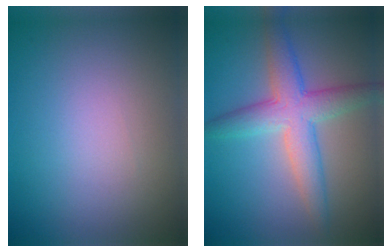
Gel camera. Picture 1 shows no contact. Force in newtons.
{"total": 5.2, "press": 5.2, "slide": 0.1}